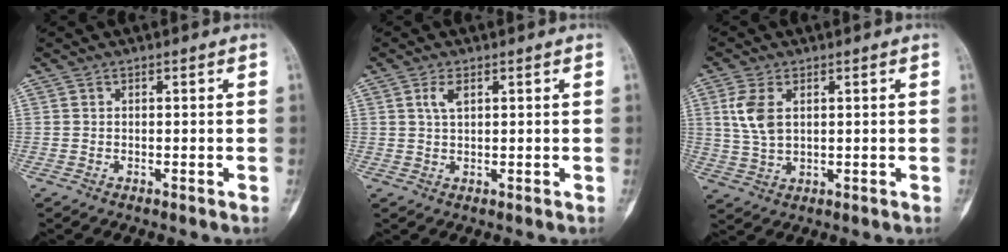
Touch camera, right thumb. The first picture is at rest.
{"total": 2.7, "force": [1.1, 1.2, 2.1], "torque": [-0.044, 0.001, 0.025]}
{"total": 6.5, "force": [1.8, 3.7, 5.1], "torque": [-0.112, -0.002, 0.041]}